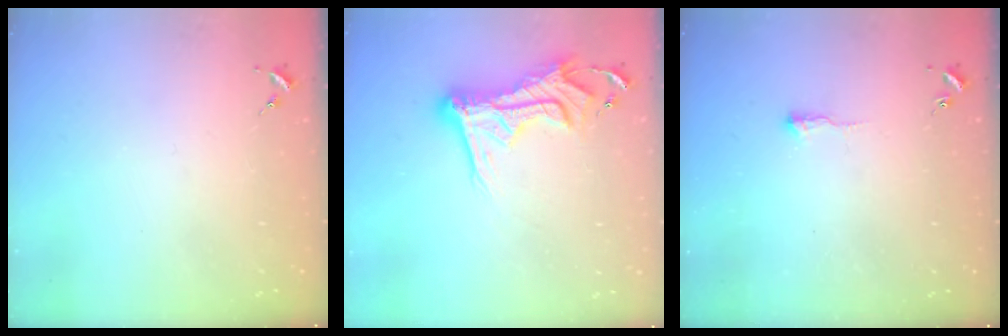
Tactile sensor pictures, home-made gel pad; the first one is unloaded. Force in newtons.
{"total": 15.7, "press": 15.6, "slide": 1.6}
{"total": 2.9, "press": 2.9, "slide": 0.6}